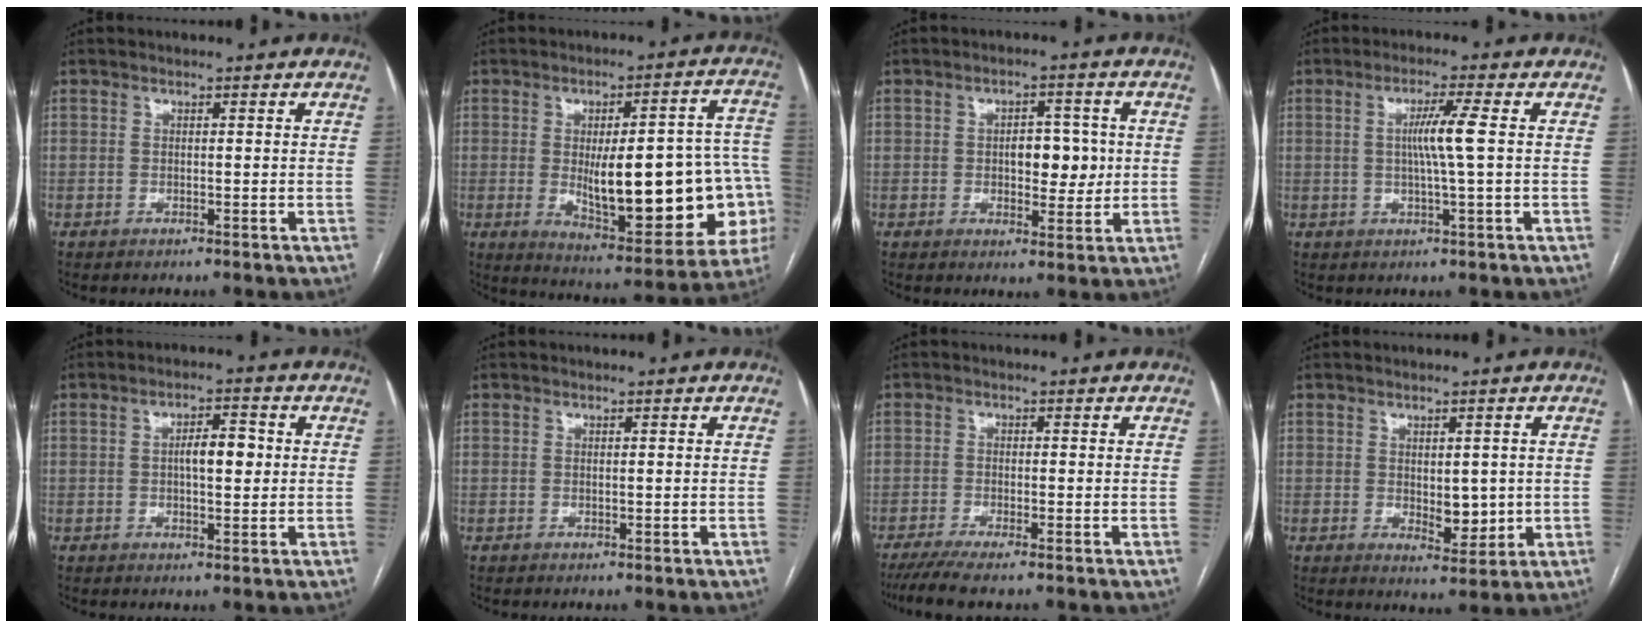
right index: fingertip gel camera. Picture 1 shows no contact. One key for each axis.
{"total": 24.2, "fx": -3.3, "fy": 6.7, "fz": 23.0, "tx": -0.246, "ty": 0.021, "tz": -0.017}
{"total": 5.7, "fx": 0.2, "fy": 3.0, "fz": 4.9, "tx": -0.064, "ty": 0.007, "tz": 0.006}
{"total": 5.0, "fx": 0.4, "fy": -0.9, "fz": 4.9, "tx": -0.091, "ty": -0.001, "tz": 0.008}
{"total": 4.6, "fx": 0.3, "fy": 1.5, "fz": 4.3, "tx": -0.071, "ty": 0.009, "tz": 0.005}
{"total": 0.0}
{"total": 5.8, "fx": -4.5, "fy": 0.1, "fz": 3.7, "tx": -0.059, "ty": -0.013, "tz": -0.077}
{"total": 4.7, "fx": -0.1, "fy": 2.3, "fz": 4.0, "tx": -0.054, "ty": -0.007, "tz": 0.009}